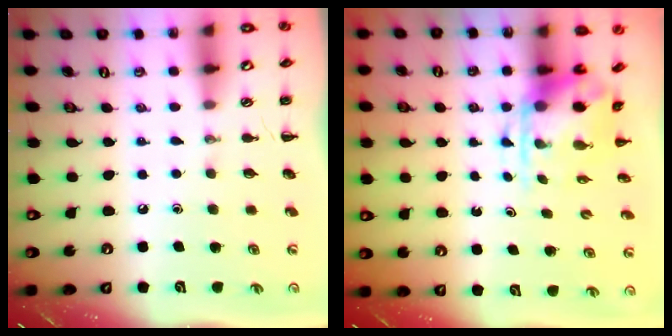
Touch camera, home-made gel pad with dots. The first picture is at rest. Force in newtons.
{"total": 4.1, "press": 4.0, "slide": 0.6}